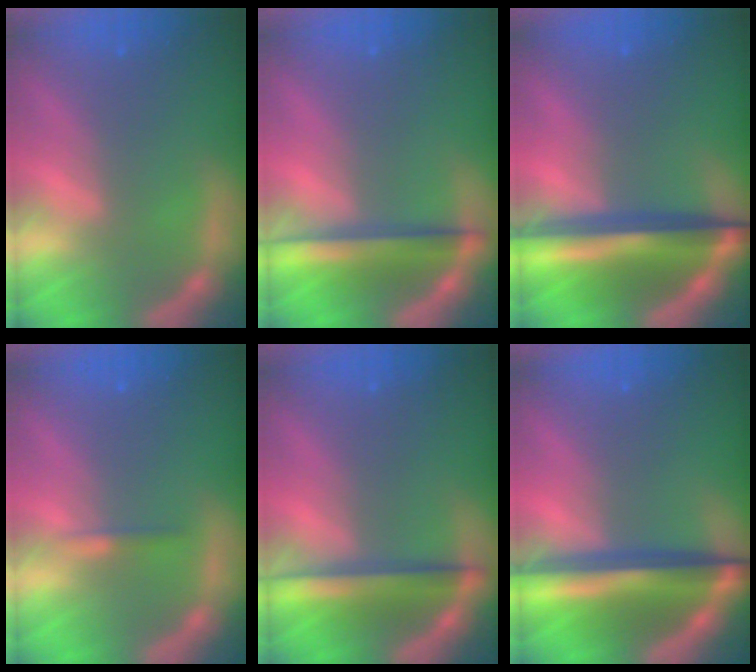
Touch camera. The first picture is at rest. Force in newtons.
{"total": 5.0}
{"total": 9.4}
{"total": 0.9}
{"total": 5.0}
{"total": 9.1}